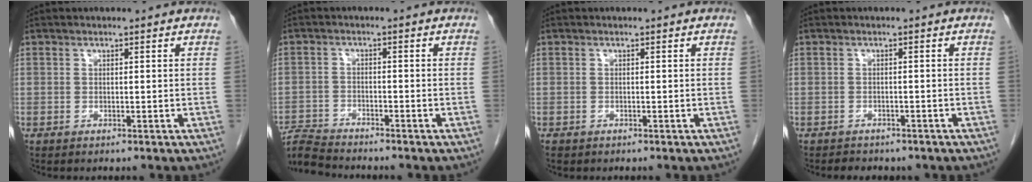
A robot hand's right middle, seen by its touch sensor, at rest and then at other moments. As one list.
[{"total": 6.2, "force": [-6.2, -0.1, 0.5], "torque": [-0.007, -0.005, -0.112]}, {"total": 1.6, "force": [-1.1, 1.1, 0.5], "torque": [-0.012, -0.001, -0.016]}, {"total": 4.2, "force": [-3.4, 2.0, 1.3], "torque": [-0.023, 0.000, -0.032]}]